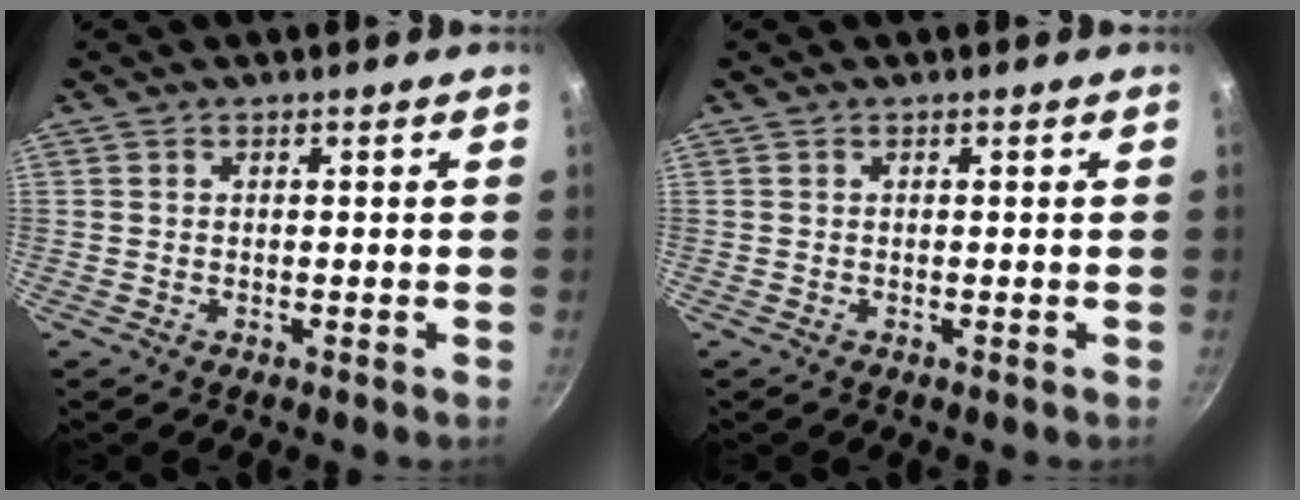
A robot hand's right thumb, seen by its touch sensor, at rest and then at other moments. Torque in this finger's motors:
{"motor_torque": [0.00, 0.00, 0.00, 0.00, 0.00]}